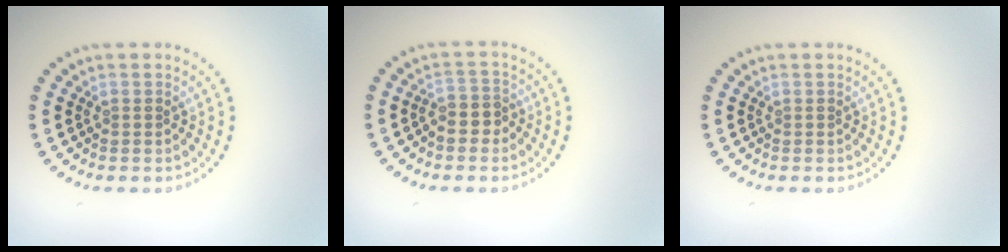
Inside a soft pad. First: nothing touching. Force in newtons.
{"total": 2.5, "press": 2.2, "slide": 1.1}
{"total": 0.0}